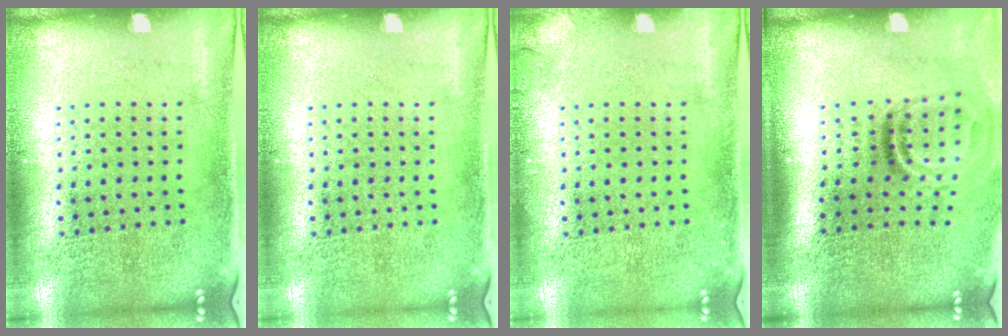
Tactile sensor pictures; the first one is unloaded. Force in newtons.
{"total": 0.0}
{"total": 0.7, "press": 0.7, "slide": 0.2}
{"total": 1.9, "press": 1.1, "slide": 1.6}